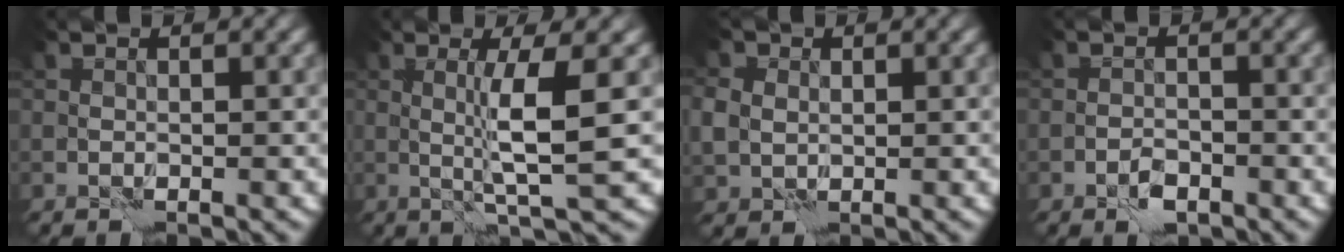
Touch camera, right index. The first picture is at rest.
{"total": 4.7, "force": [0.7, 0.2, 4.6], "torque": [-0.081, -0.003, 0.015]}
{"total": 3.7, "force": [1.2, 3.0, 1.8], "torque": [-0.048, 0.015, 0.012]}
{"total": 1.5, "force": [-1.0, 0.7, 0.9], "torque": [-0.012, 0.001, -0.019]}